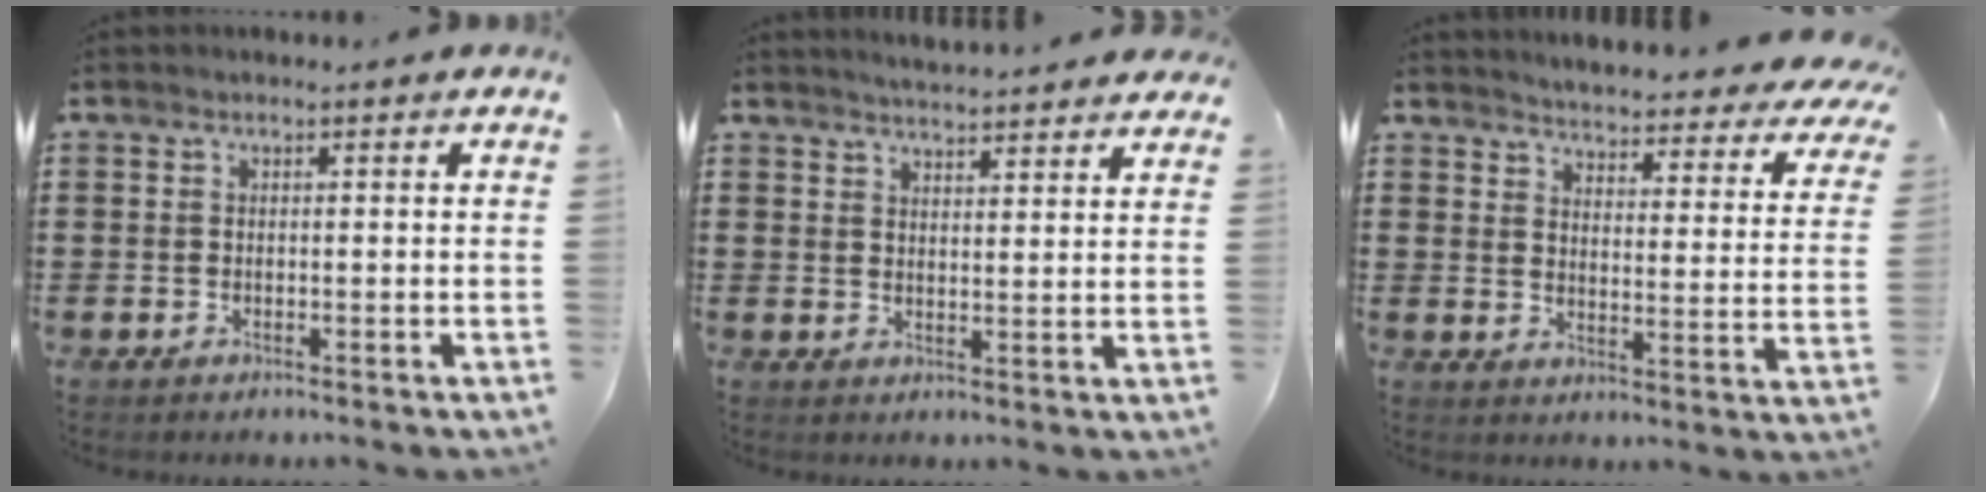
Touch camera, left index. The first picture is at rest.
{"total": 3.5, "force": [3.5, -0.3, 0.3], "torque": [-0.017, -0.015, 0.063]}
{"total": 3.8, "force": [3.7, -0.3, 0.7], "torque": [-0.028, -0.043, 0.057]}